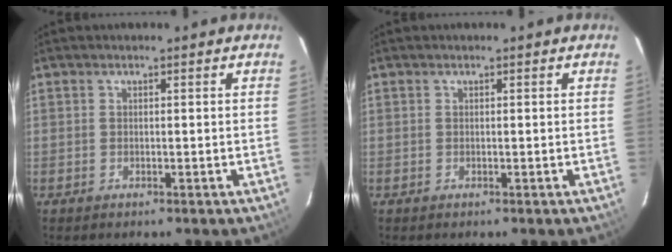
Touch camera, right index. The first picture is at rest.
{"total": 0.0}